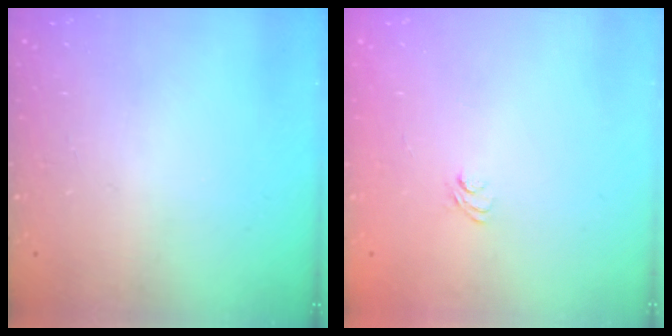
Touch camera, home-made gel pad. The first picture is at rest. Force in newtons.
{"total": 5.1, "press": 4.9, "slide": 1.2}